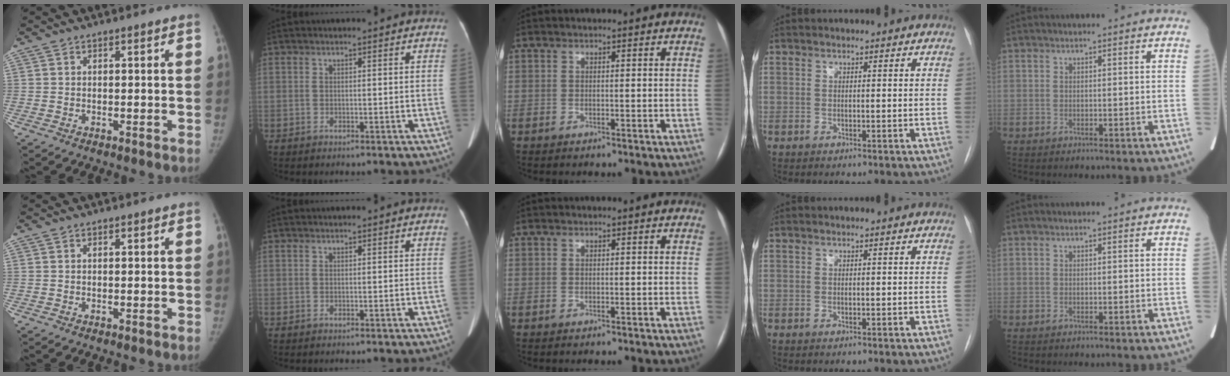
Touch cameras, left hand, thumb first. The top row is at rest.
{}